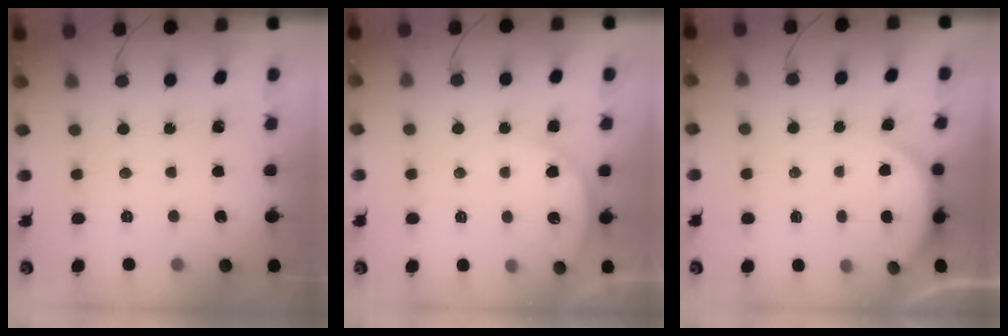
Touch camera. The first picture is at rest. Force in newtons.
{"total": 5.8, "press": 5.8, "slide": 0.6}
{"total": 2.9, "press": 2.8, "slide": 0.6}